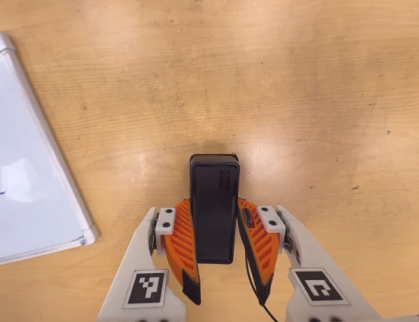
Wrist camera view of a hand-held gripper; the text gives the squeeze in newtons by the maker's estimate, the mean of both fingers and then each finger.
{"total": 4.3, "left": 2.9, "right": 5.8}